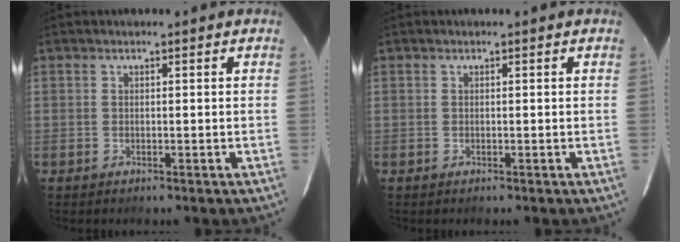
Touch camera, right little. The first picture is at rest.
{"total": 0.0}